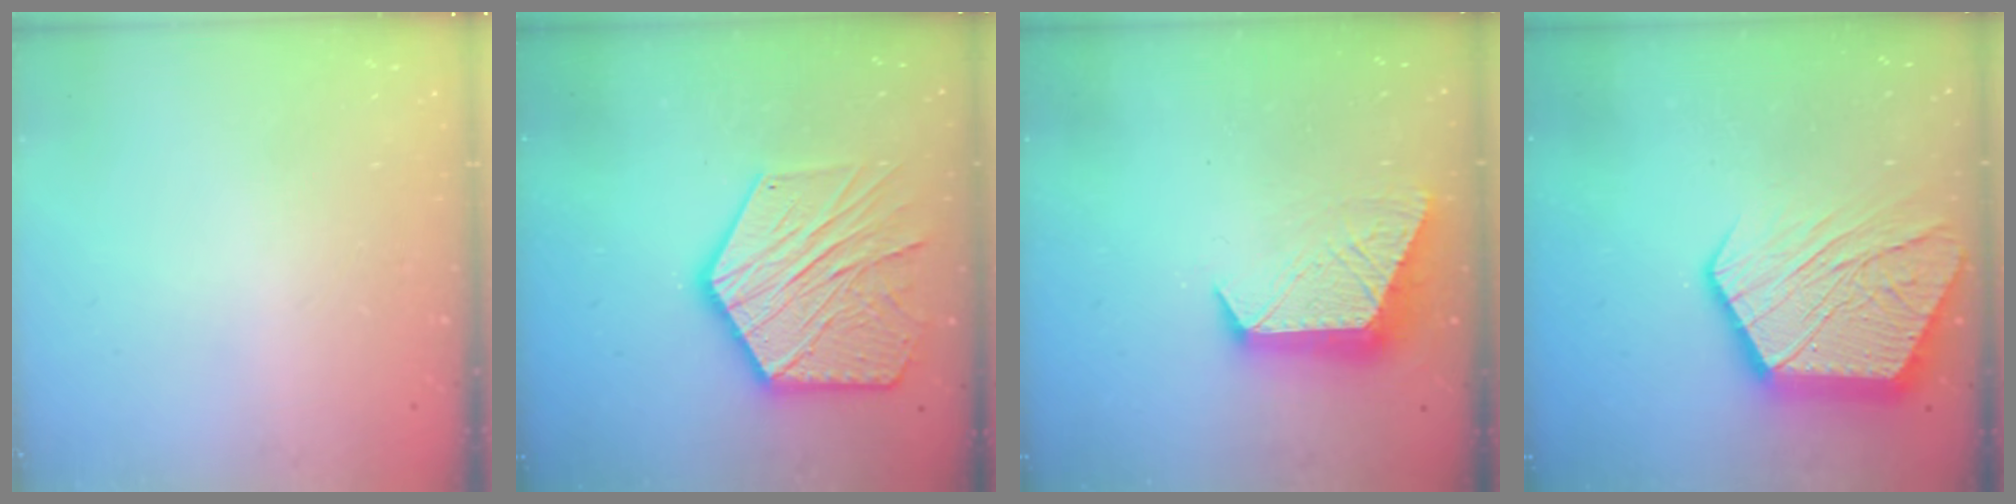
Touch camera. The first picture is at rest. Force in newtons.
{"total": 22.6, "press": 22.5, "slide": 2.0}
{"total": 10.7, "press": 10.7, "slide": 0.8}
{"total": 18.5, "press": 18.5, "slide": 1.2}